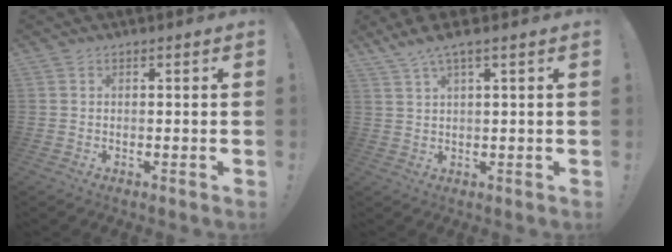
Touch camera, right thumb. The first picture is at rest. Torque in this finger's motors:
{"motor_torque": [0.05, 0.11, 0.35, 0.29, 0.10]}